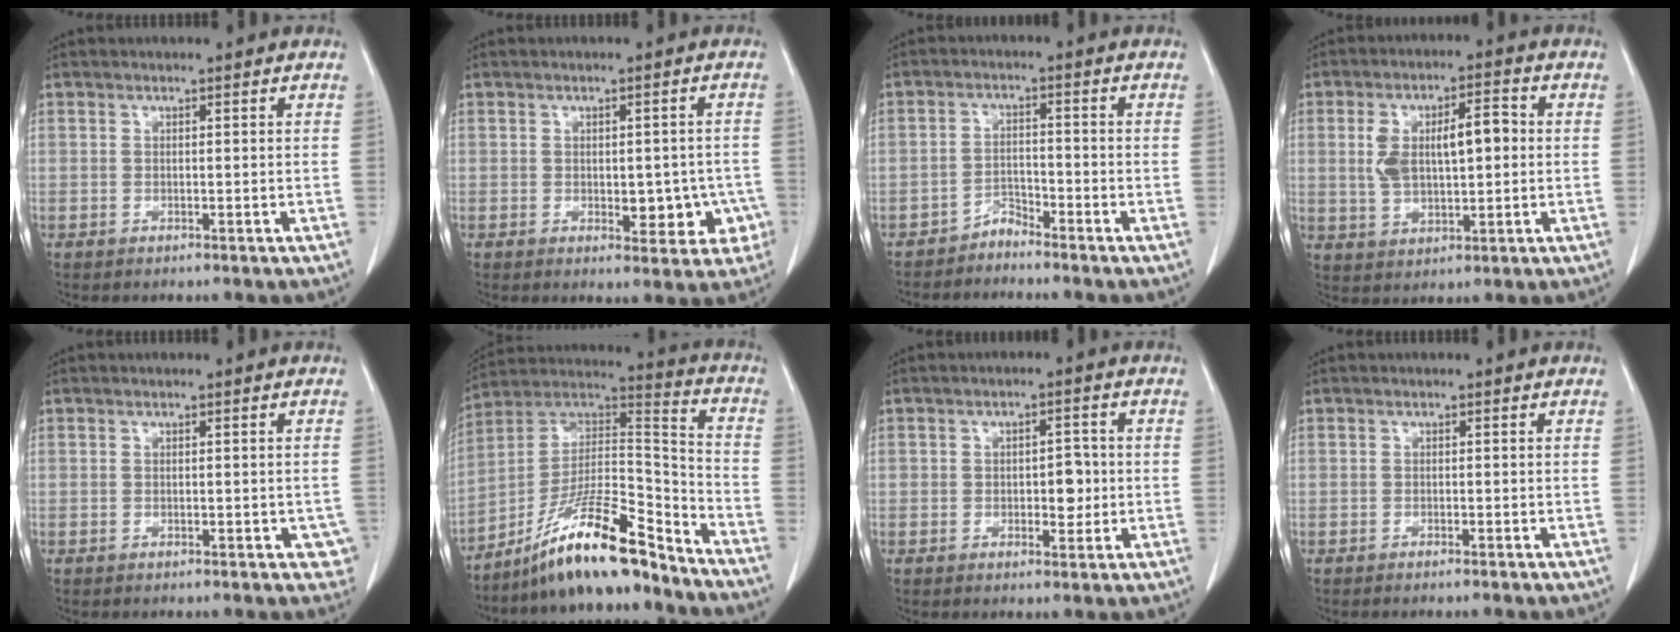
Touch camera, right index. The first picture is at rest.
{"total": 6.4, "force": [-1.7, 3.5, 5.0], "torque": [-0.045, 0.009, -0.013]}
{"total": 2.4, "force": [-2.3, 0.4, -0.2], "torque": [0.014, -0.003, -0.042]}
{"total": 9.7, "force": [0.9, 4.1, 8.8], "torque": [-0.168, 0.027, 0.023]}
{"total": 2.3, "force": [-0.9, 1.2, 1.7], "torque": [-0.004, 0.002, -0.012]}
{"total": 17.2, "force": [-13.2, 2.0, 10.8], "torque": [-0.184, 0.023, -0.231]}
{"total": 4.0, "force": [-0.4, 2.2, 3.2], "torque": [-0.040, 0.008, -0.001]}
{"total": 0.7, "force": [-0.6, -0.1, 0.3], "torque": [-0.009, -0.001, -0.010]}